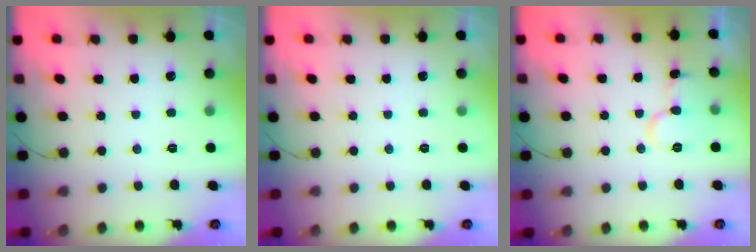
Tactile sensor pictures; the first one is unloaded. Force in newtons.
{"total": 0.0}
{"total": 9.9, "press": 9.8, "slide": 1.0}